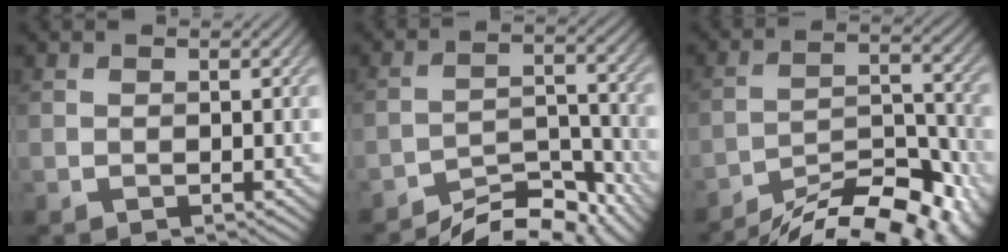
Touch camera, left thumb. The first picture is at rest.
{"total": 8.0, "force": [-7.2, 1.8, 3.0], "torque": [-0.045, 0.013, -0.121]}
{"total": 13.6, "force": [-11.7, 3.4, 6.0], "torque": [-0.100, -0.002, -0.171]}